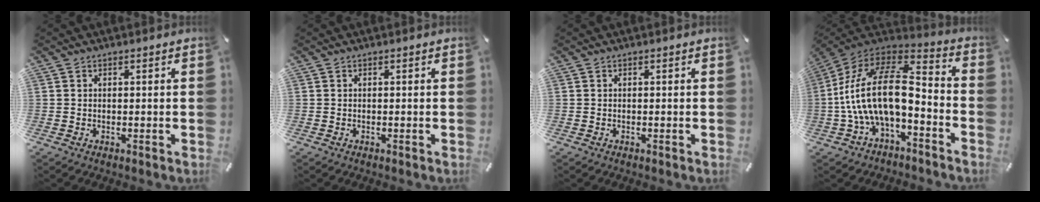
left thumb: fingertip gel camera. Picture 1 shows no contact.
{"total": 0.0}
{"total": 0.0}
{"total": 21.5, "force": [-2.3, 11.7, 17.9], "torque": [-0.373, 0.020, -0.036]}